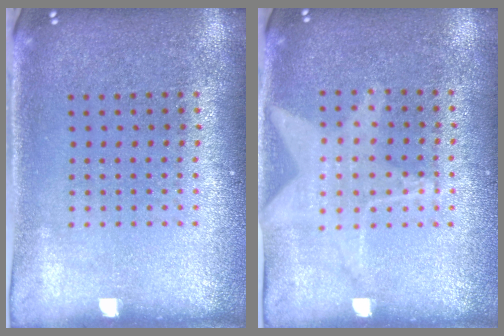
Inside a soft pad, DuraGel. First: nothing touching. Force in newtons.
{"total": 1.0, "press": 0.9, "slide": 0.4}